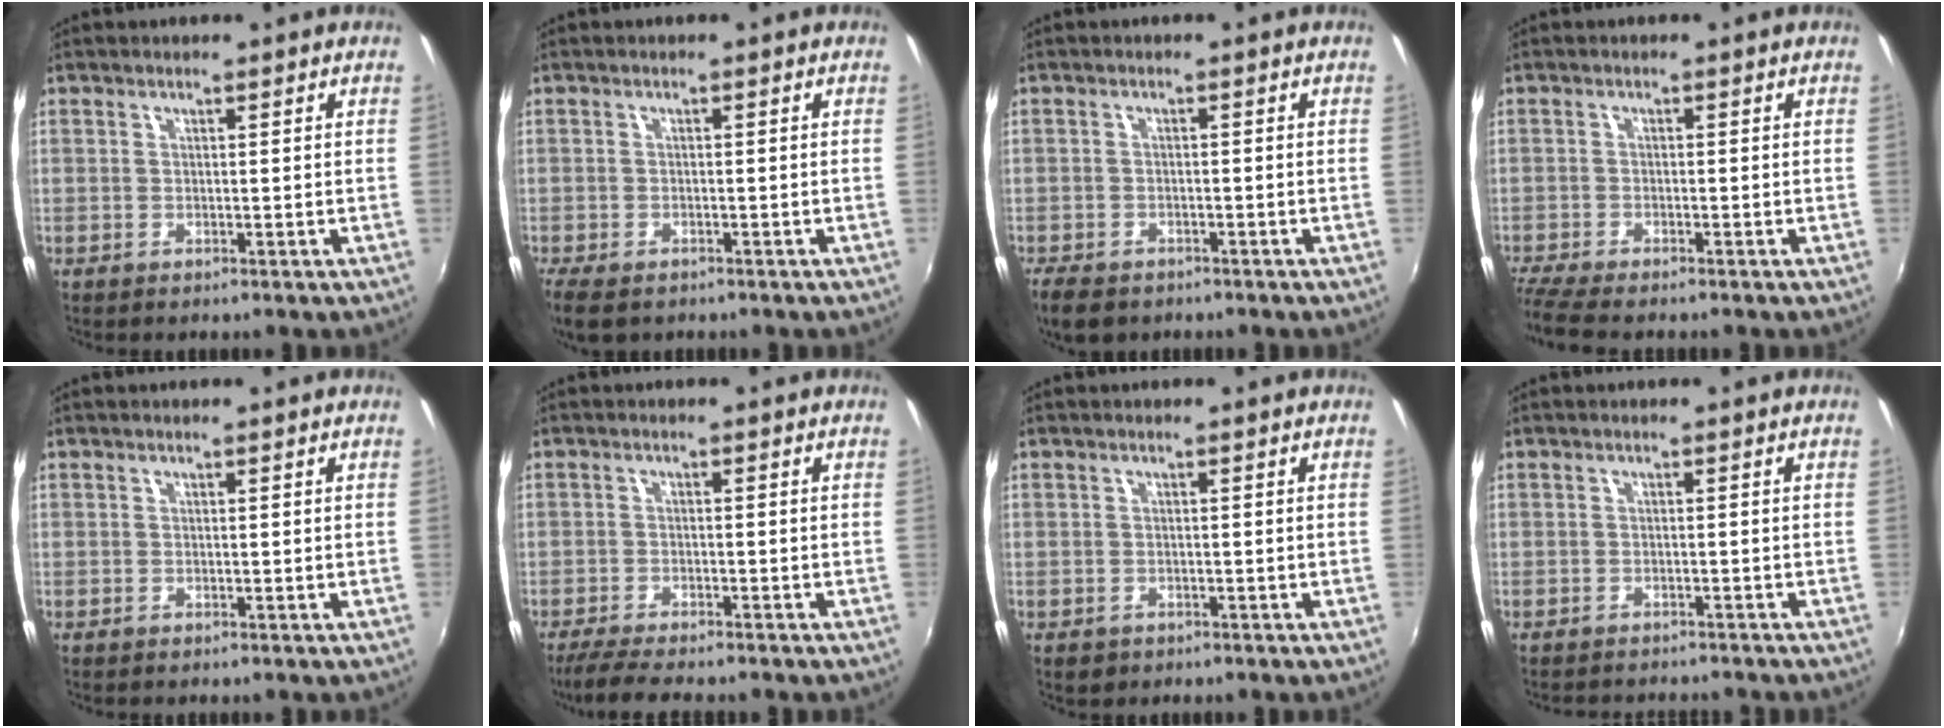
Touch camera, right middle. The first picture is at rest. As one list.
[{"total": 5.2, "force": [-3.7, 2.4, 2.8], "torque": [-0.070, -0.023, -0.066]}, {"total": 5.8, "force": [-4.3, 2.9, 2.7], "torque": [-0.074, -0.020, -0.076]}, {"total": 5.8, "force": [-5.1, 0.5, 2.6], "torque": [-0.074, -0.029, -0.094]}, {"total": 0.0}, {"total": 6.6, "force": [-5.6, 0.8, 3.3], "torque": [-0.083, -0.020, -0.096]}, {"total": 2.0, "force": [-1.0, 1.5, 0.7], "torque": [-0.017, -0.005, -0.013]}, {"total": 5.1, "force": [-4.8, 1.0, 1.6], "torque": [-0.042, -0.015, -0.069]}]